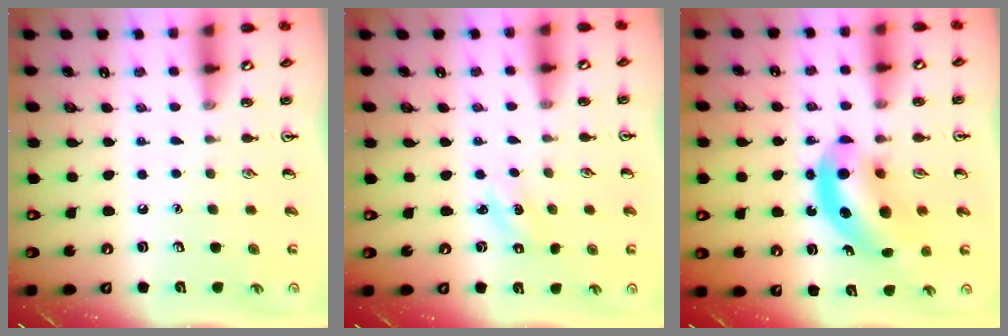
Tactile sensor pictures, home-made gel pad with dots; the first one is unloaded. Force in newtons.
{"total": 1.2, "press": 1.1, "slide": 0.5}
{"total": 11.6, "press": 11.0, "slide": 3.5}